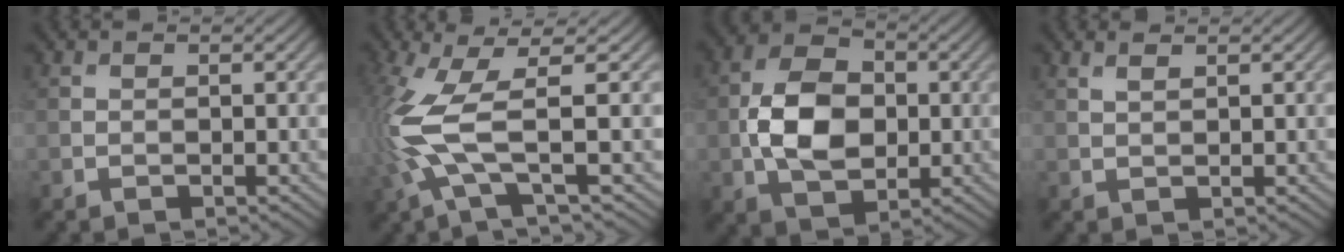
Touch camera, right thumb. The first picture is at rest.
{"total": 8.6, "force": [-0.4, 1.9, 8.4], "torque": [-0.205, 0.005, -0.016]}
{"total": 9.4, "force": [-0.6, 6.4, 6.9], "torque": [-0.148, 0.002, -0.017]}
{"total": 1.1, "force": [0.8, 0.2, 0.7], "torque": [-0.019, 0.001, 0.019]}